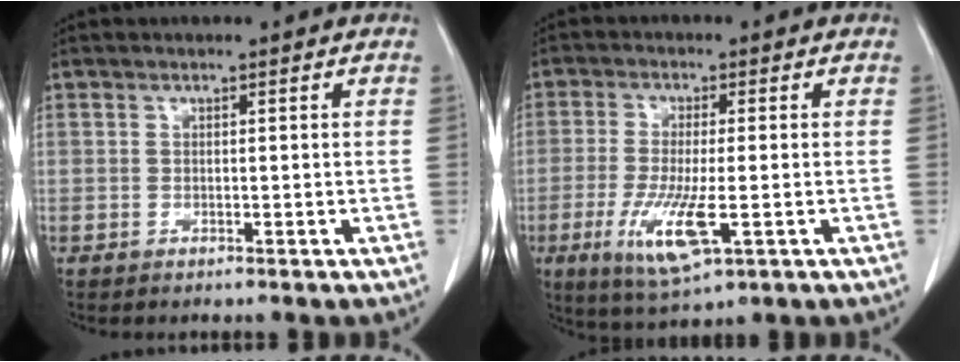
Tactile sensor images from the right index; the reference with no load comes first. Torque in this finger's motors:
{"motor_torque": [1.30, -0.55, 0.47, 0.12]}